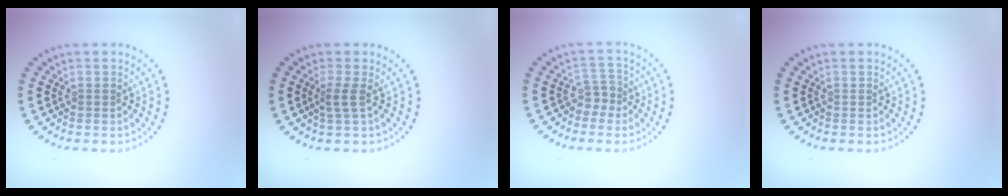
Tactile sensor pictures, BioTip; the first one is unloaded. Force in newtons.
{"total": 1.7, "press": 1.2, "slide": 1.2}
{"total": 1.8, "press": 1.3, "slide": 1.3}
{"total": 0.0}